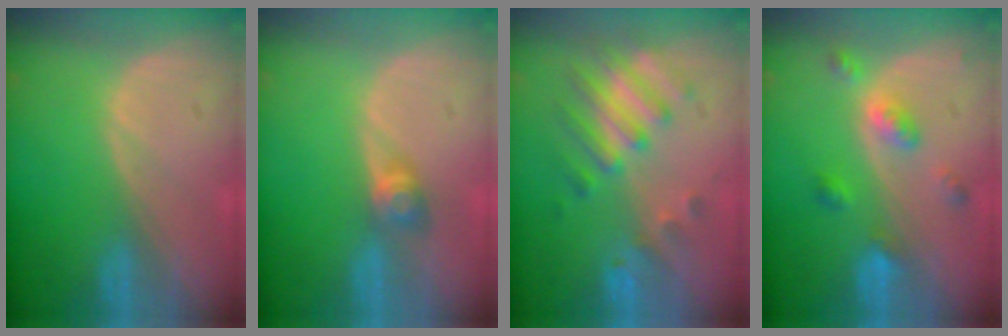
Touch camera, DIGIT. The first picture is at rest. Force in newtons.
{"total": 3.0, "press": 2.6, "slide": 1.5}
{"total": 8.3, "press": 7.3, "slide": 4.1}
{"total": 5.3, "press": 4.6, "slide": 2.5}